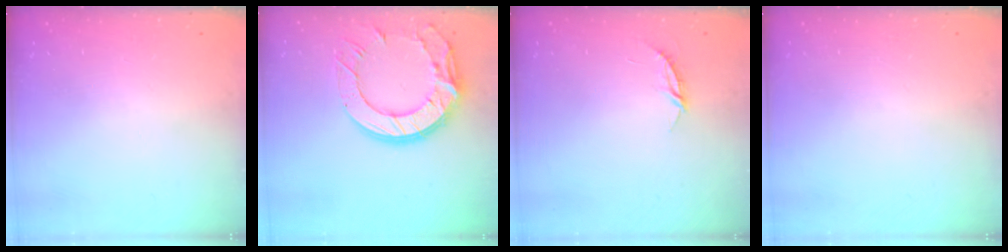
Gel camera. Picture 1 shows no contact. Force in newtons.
{"total": 17.6, "press": 17.5, "slide": 1.2}
{"total": 3.8, "press": 3.8, "slide": 0.2}
{"total": 0.0}